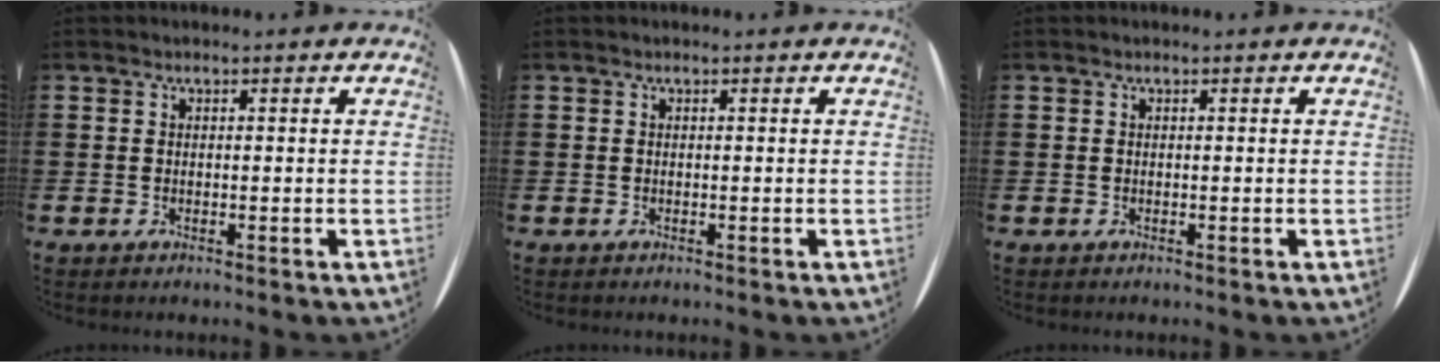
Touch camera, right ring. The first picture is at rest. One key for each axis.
{"total": 0.0}
{"total": 0.0}